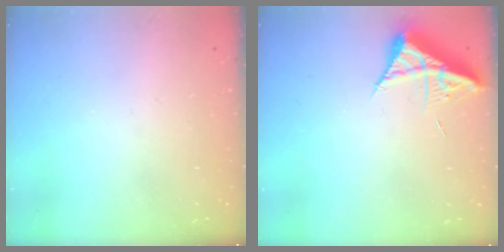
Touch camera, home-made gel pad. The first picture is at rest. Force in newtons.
{"total": 9.2, "press": 9.2, "slide": 0.8}